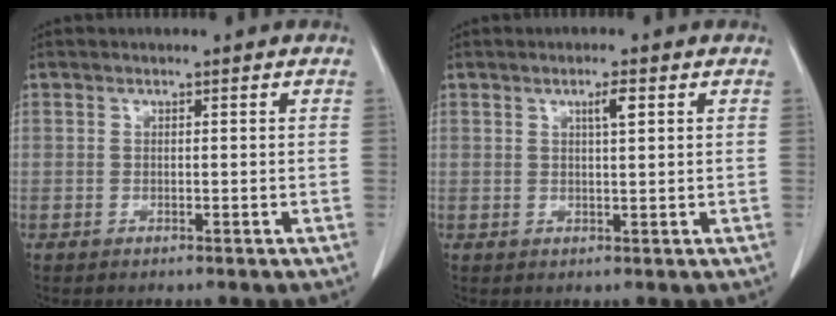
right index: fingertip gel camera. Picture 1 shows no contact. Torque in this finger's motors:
{"motor_torque": [0.19, 0.10, 0.04, 0.01]}